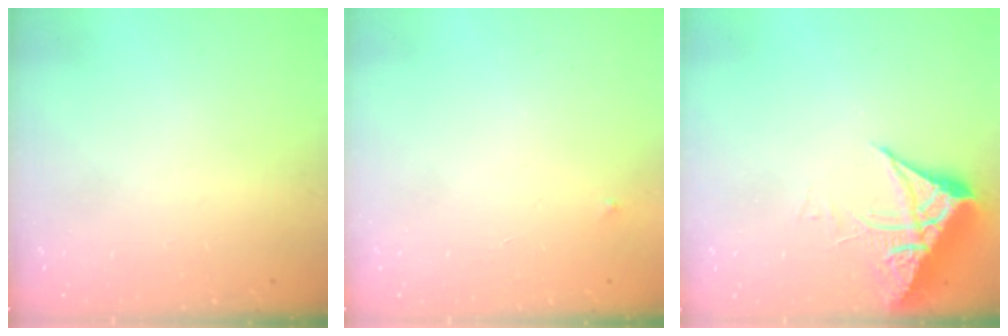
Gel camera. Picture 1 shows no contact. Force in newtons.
{"total": 2.5, "press": 2.4, "slide": 0.4}
{"total": 6.6, "press": 6.6, "slide": 0.8}